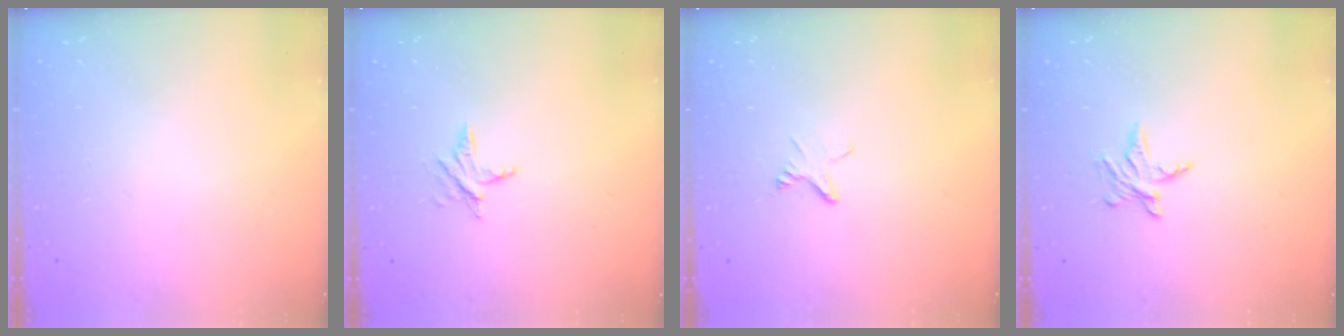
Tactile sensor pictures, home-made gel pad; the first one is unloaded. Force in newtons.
{"total": 3.5, "press": 3.5, "slide": 0.4}
{"total": 2.3, "press": 2.3, "slide": 0.2}
{"total": 4.3, "press": 4.3, "slide": 0.4}